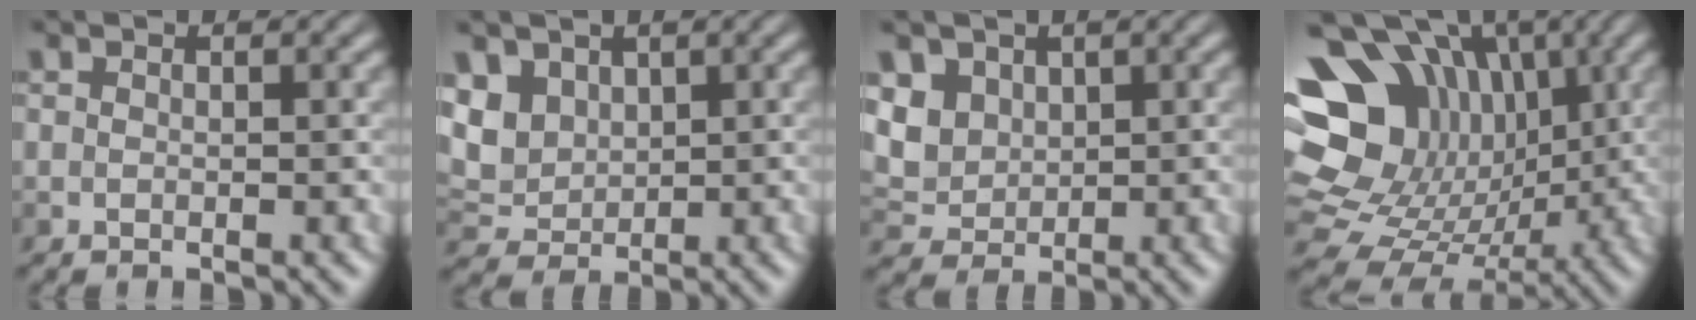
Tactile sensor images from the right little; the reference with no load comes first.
{"total": 3.8, "force": [1.4, 3.0, 2.0], "torque": [-0.060, -0.001, 0.019]}
{"total": 3.2, "force": [0.9, 2.8, 1.4], "torque": [-0.048, -0.003, 0.009]}
{"total": 14.2, "force": [3.2, 10.9, 8.6], "torque": [-0.163, 0.025, 0.066]}